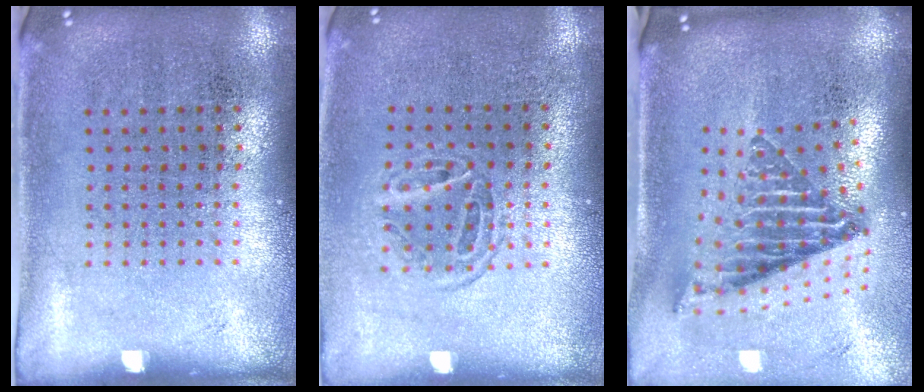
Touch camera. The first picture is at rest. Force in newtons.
{"total": 1.2, "press": 1.0, "slide": 0.6}
{"total": 2.6, "press": 1.6, "slide": 2.0}